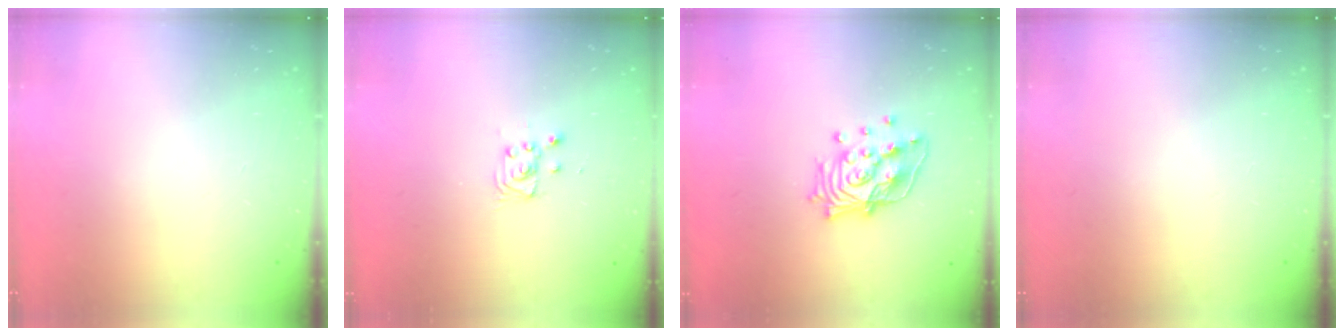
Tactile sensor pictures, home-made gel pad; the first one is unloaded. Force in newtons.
{"total": 2.9, "press": 2.9, "slide": 0.4}
{"total": 15.9, "press": 15.9, "slide": 1.3}
{"total": 0.0}